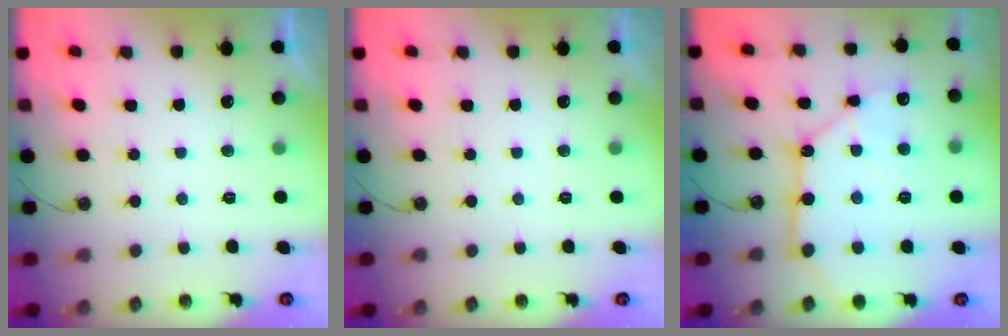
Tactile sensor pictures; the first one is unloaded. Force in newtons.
{"total": 0.0}
{"total": 15.8, "press": 15.6, "slide": 2.1}